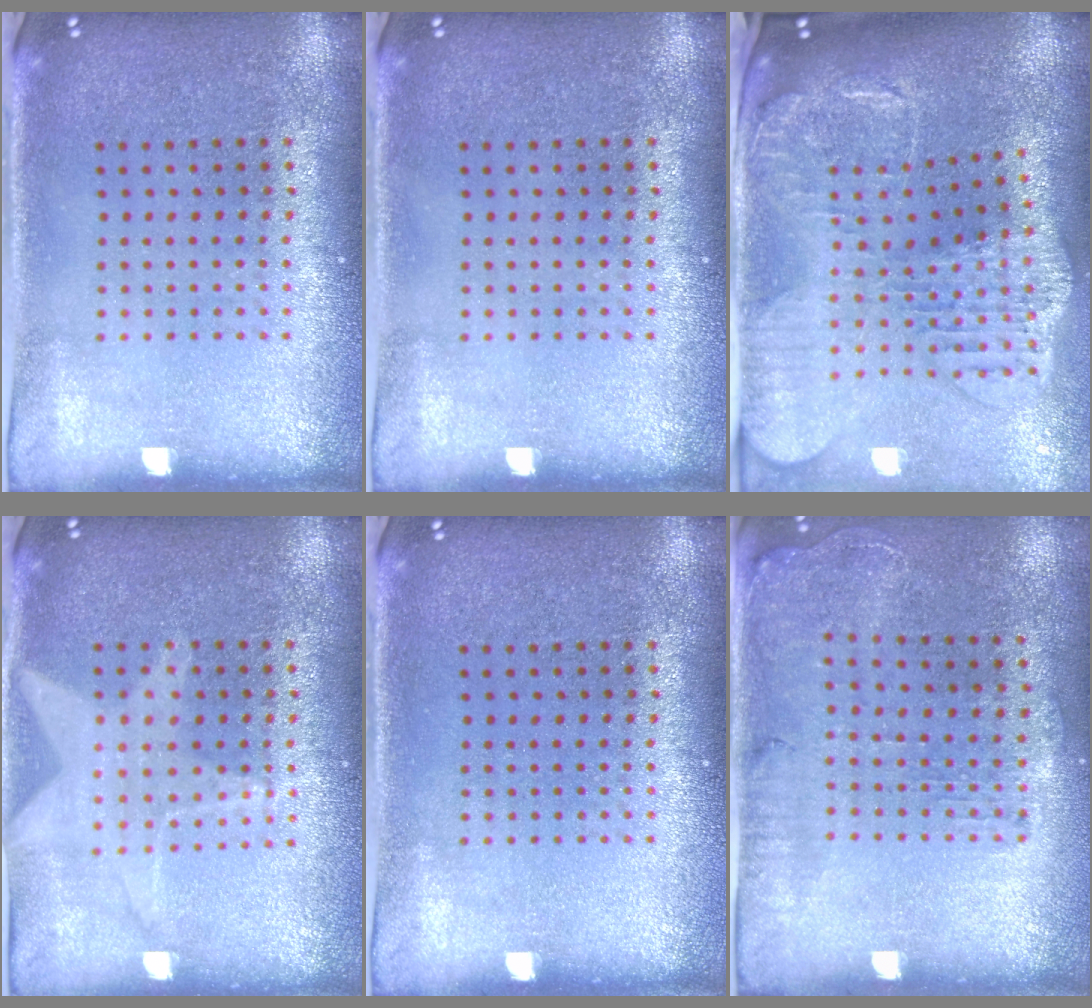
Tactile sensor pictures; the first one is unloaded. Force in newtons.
{"total": 0.0}
{"total": 2.9, "press": 2.4, "slide": 1.5}
{"total": 0.6, "press": 0.5, "slide": 0.2}
{"total": 0.0}
{"total": 1.2, "press": 1.2, "slide": 0.3}